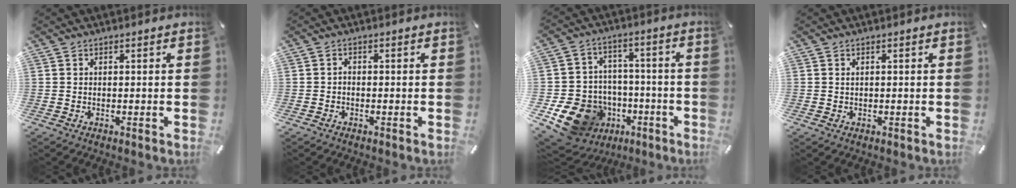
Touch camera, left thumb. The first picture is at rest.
{"total": 1.0, "force": [-0.6, 0.5, 0.5], "torque": [-0.009, 0.002, -0.014]}
{"total": 14.8, "force": [-6.1, 12.4, 5.2], "torque": [-0.085, 0.036, -0.088]}
{"total": 0.7, "force": [0.2, 0.5, 0.4], "torque": [-0.009, 0.001, 0.003]}